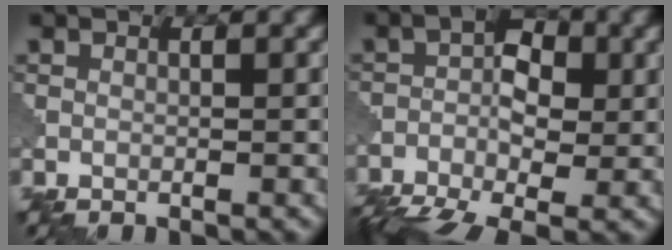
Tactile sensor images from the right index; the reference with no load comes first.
{"total": 8.1, "force": [-3.8, 4.2, 5.8], "torque": [-0.102, -0.009, -0.077]}